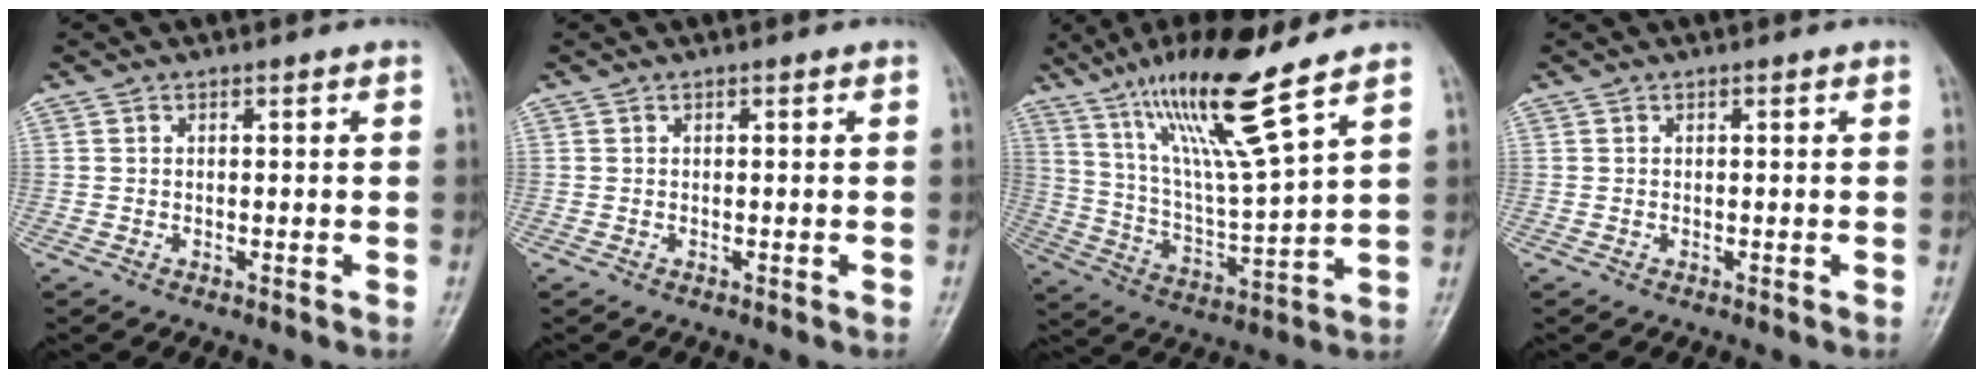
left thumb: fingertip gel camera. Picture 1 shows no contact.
{"total": 0.0}
{"total": 17.1, "force": [11.4, 1.2, 12.7], "torque": [-0.221, -0.062, 0.215]}
{"total": 0.0}